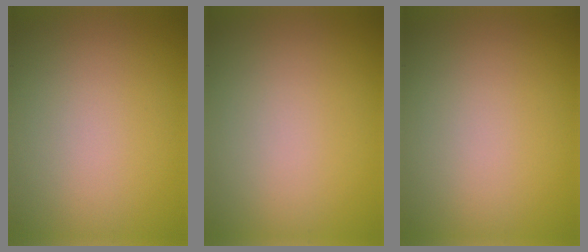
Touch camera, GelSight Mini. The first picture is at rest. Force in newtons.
{"total": 0.0}
{"total": 0.0}